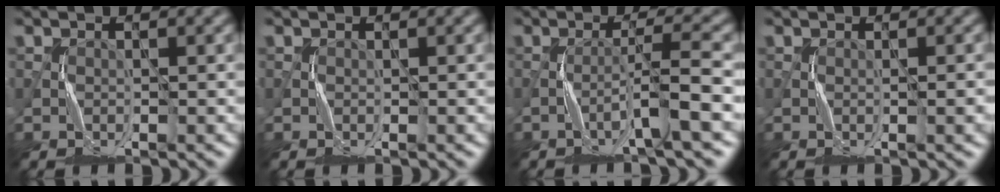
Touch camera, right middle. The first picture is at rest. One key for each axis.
{"total": 0.0}
{"total": 3.5, "fx": -1.6, "fy": 0.0, "fz": 3.2, "tx": -0.050, "ty": 0.016, "tz": -0.041}
{"total": 1.0, "fx": -0.1, "fy": 0.1, "fz": 1.0, "tx": -0.013, "ty": 0.002, "tz": -0.001}